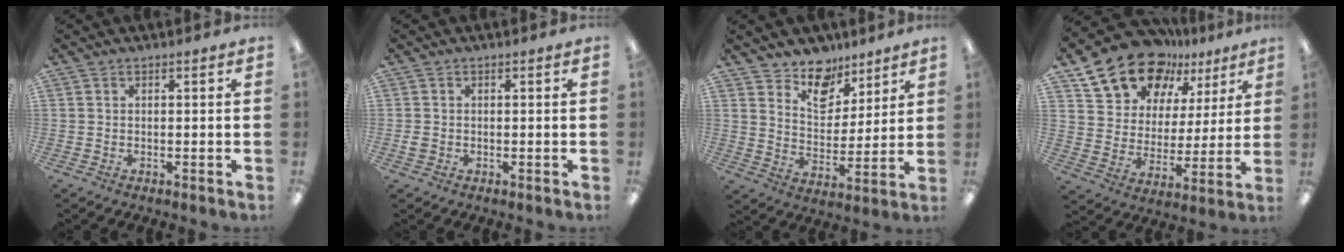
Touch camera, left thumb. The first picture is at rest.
{"total": 1.4, "force": [-0.2, 1.2, 0.7], "torque": [-0.011, 0.004, -0.004]}
{"total": 11.6, "force": [9.2, 6.5, 2.8], "torque": [-0.050, -0.062, 0.175]}
{"total": 18.2, "force": [12.5, 11.2, 7.0], "torque": [-0.131, -0.071, 0.233]}